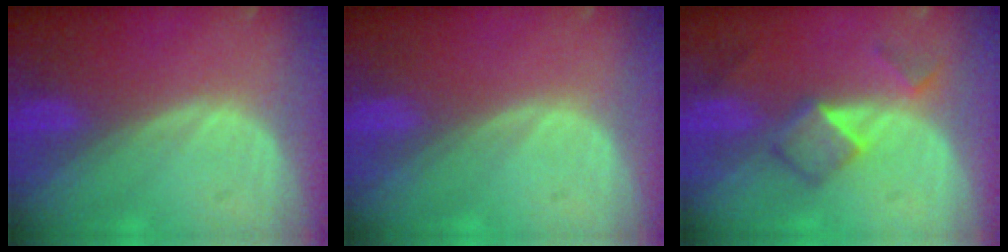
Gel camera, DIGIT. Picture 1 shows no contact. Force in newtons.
{"total": 0.0}
{"total": 5.3, "press": 4.7, "slide": 2.5}